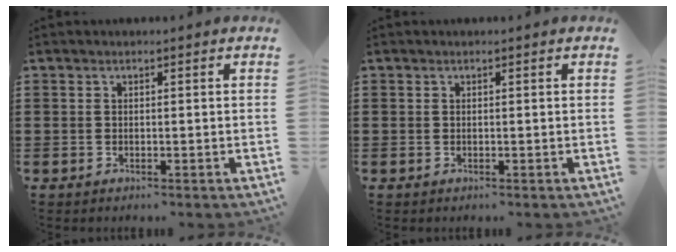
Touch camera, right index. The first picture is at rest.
{"total": 0.0}